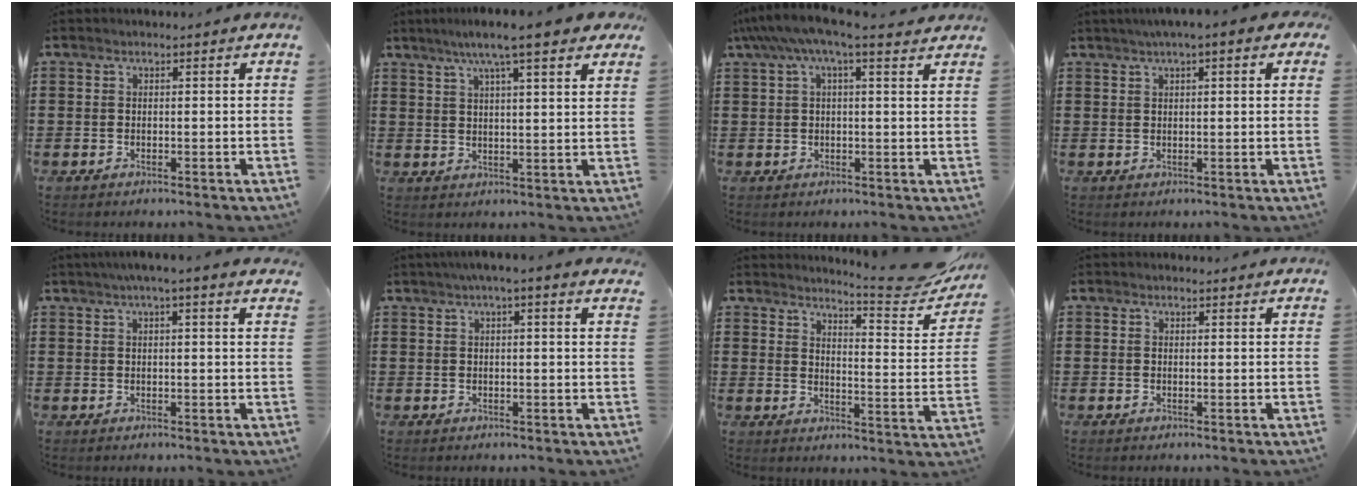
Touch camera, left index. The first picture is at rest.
{"total": 7.6, "force": [5.7, 0.7, 5.0], "torque": [-0.105, -0.004, 0.097]}
{"total": 5.5, "force": [3.6, 1.0, 4.1], "torque": [-0.091, 0.000, 0.062]}
{"total": 2.6, "force": [1.4, 0.4, 2.2], "torque": [-0.044, 0.004, 0.023]}
{"total": 2.8, "force": [2.2, -0.2, 1.7], "torque": [-0.039, 0.003, 0.039]}
{"total": 2.4, "force": [1.8, 0.0, 1.7], "torque": [-0.038, 0.003, 0.032]}
{"total": 7.0, "force": [6.3, 0.0, 3.1], "torque": [-0.046, -0.051, 0.102]}
{"total": 1.2, "force": [1.1, 0.5, 0.1], "torque": [-0.004, 0.003, 0.022]}